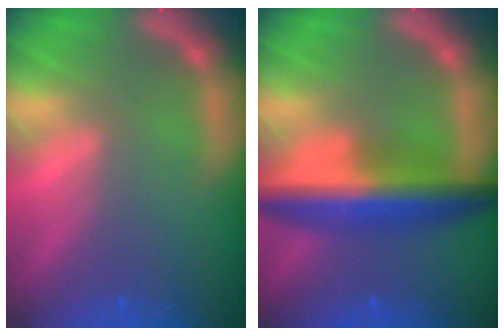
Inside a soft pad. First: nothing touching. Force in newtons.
{"total": 8.0}